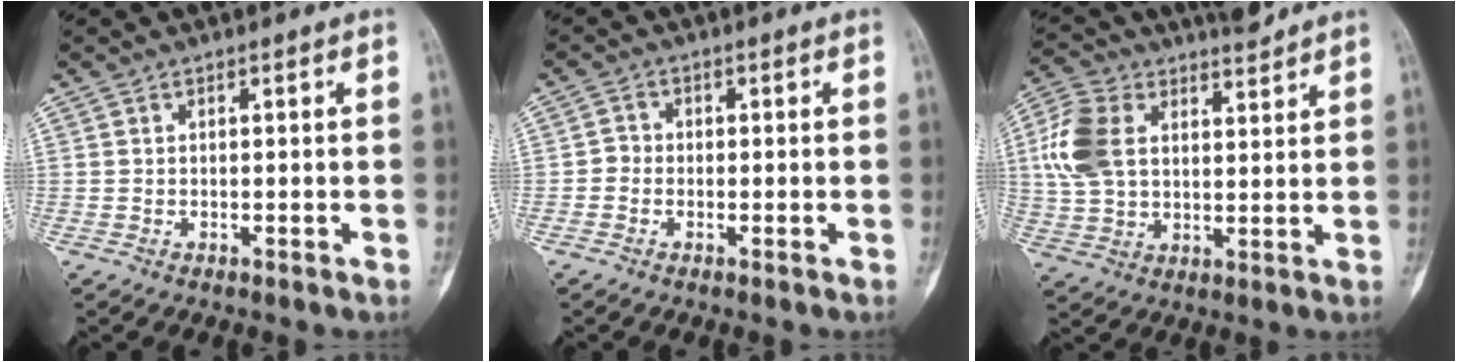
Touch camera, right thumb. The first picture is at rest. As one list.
[{"total": 2.0, "force": [-0.7, 1.8, 0.7], "torque": [0.002, 0.007, -0.024]}, {"total": 12.0, "force": [5.7, 6.8, 8.2], "torque": [-0.158, -0.001, 0.110]}]